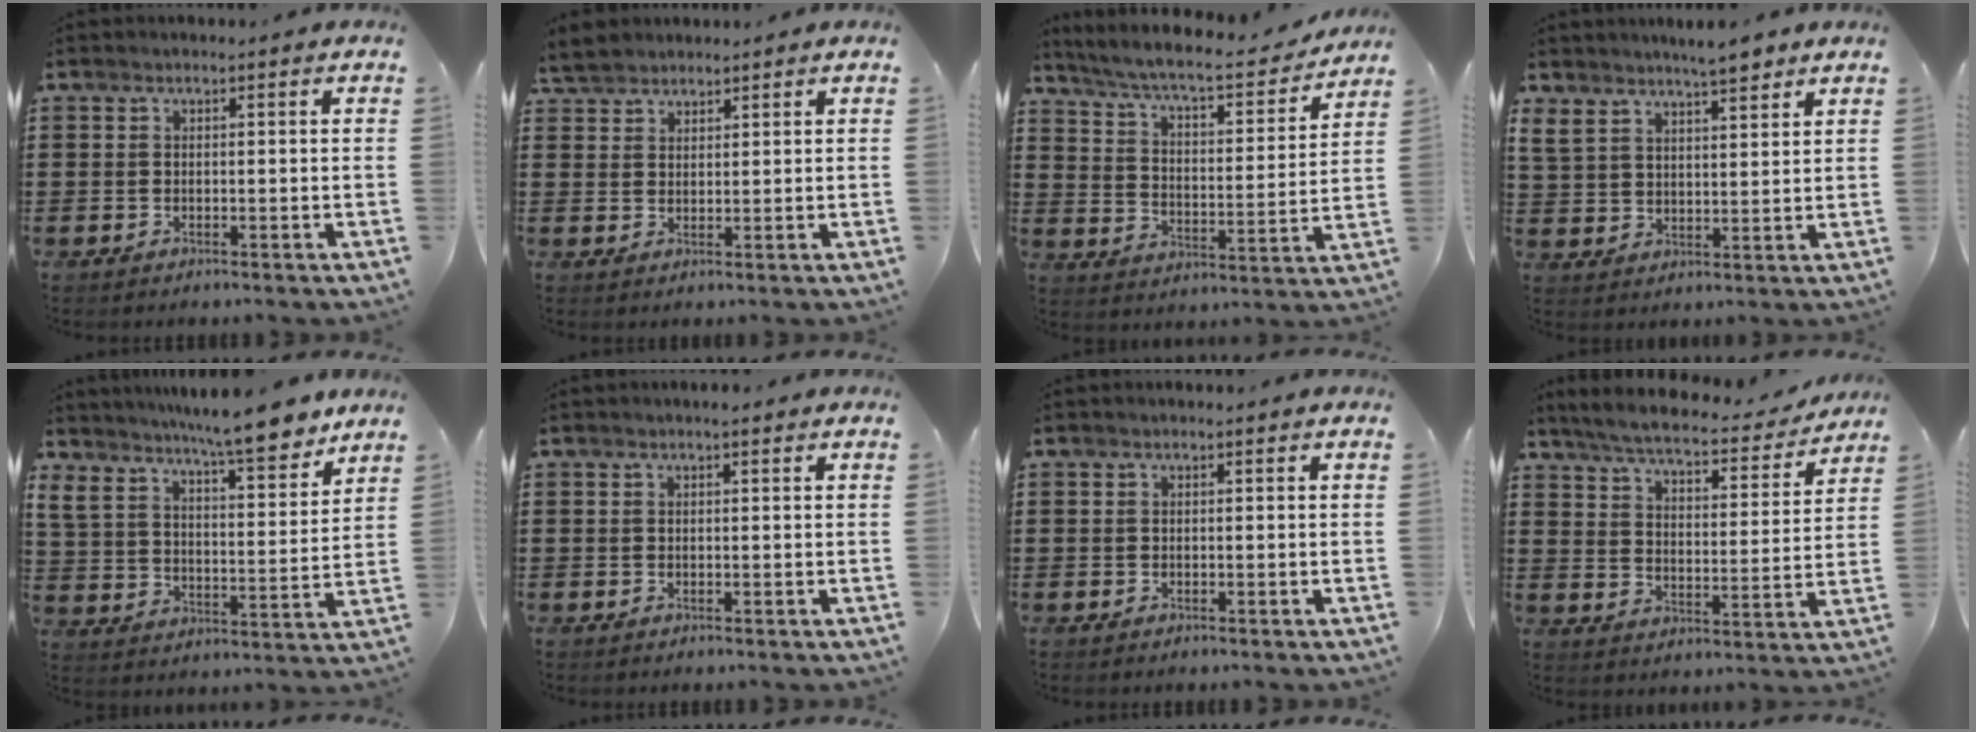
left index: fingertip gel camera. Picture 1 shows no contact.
{"total": 3.0, "force": [2.8, 1.0, 0.2], "torque": [-0.014, 0.003, 0.054]}
{"total": 6.7, "force": [6.0, 0.4, 3.0], "torque": [-0.085, -0.038, 0.097]}
{"total": 6.3, "force": [5.6, 2.1, 2.1], "torque": [-0.062, -0.008, 0.103]}
{"total": 10.0, "force": [8.8, 1.4, 4.5], "torque": [-0.102, -0.049, 0.152]}
{"total": 0.5, "force": [0.3, 0.1, 0.4], "torque": [-0.008, 0.002, 0.006]}
{"total": 0.0}
{"total": 5.5, "force": [5.2, 0.1, 1.8], "torque": [-0.062, -0.036, 0.087]}